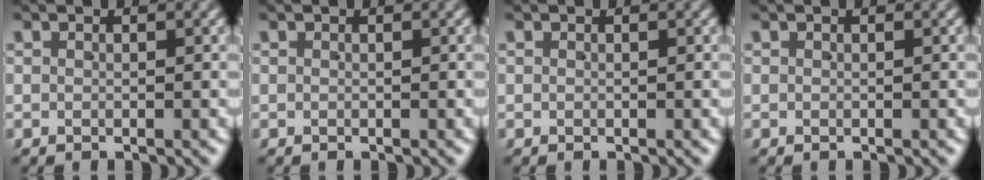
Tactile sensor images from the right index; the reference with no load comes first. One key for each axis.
{"total": 0.0}
{"total": 0.0}
{"total": 0.0}